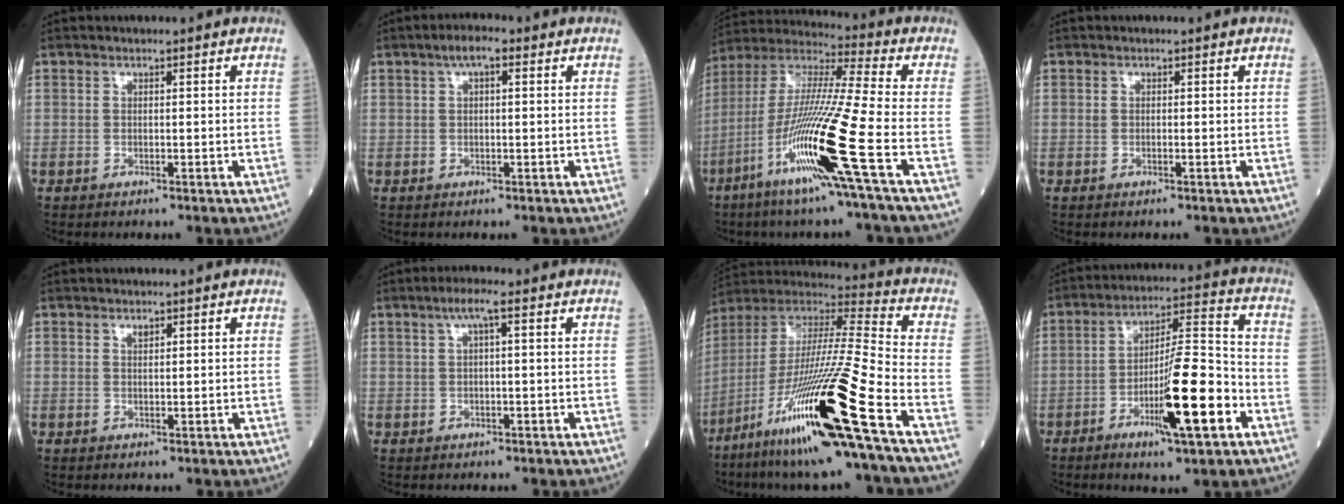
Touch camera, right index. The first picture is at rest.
{"total": 2.9, "force": [1.4, 0.8, 2.4], "torque": [-0.042, 0.017, 0.024]}
{"total": 18.7, "force": [-7.5, -1.5, 17.1], "torque": [-0.360, -0.034, -0.153]}
{"total": 0.0}
{"total": 0.7, "force": [0.6, 0.2, 0.3], "torque": [-0.010, -0.001, 0.012]}
{"total": 2.6, "force": [1.1, -0.1, 2.4], "torque": [-0.050, 0.012, 0.023]}
{"total": 25.8, "force": [-12.8, -0.8, 22.4], "torque": [-0.425, -0.050, -0.239]}
{"total": 13.9, "force": [-5.3, 1.2, 12.8], "torque": [-0.218, -0.005, -0.085]}